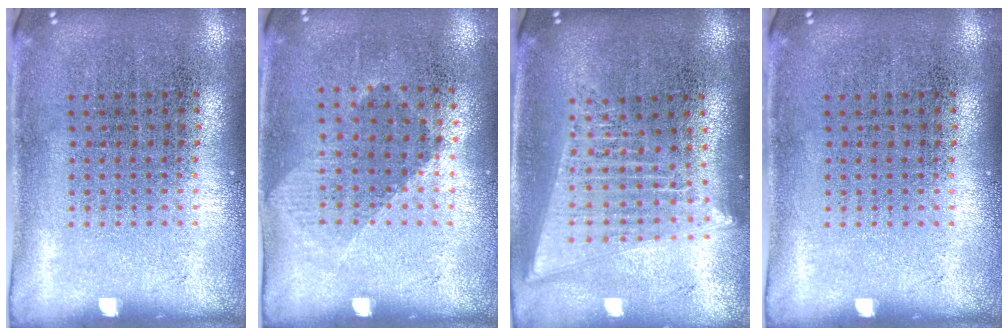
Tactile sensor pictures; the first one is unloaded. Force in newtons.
{"total": 0.9, "press": 0.8, "slide": 0.5}
{"total": 2.0, "press": 1.8, "slide": 1.0}
{"total": 0.0}